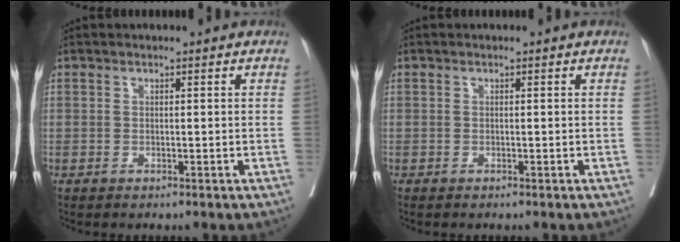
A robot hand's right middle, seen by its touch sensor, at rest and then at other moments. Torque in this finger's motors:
{"motor_torque": [0.51, -0.56, 0.01, 0.00]}